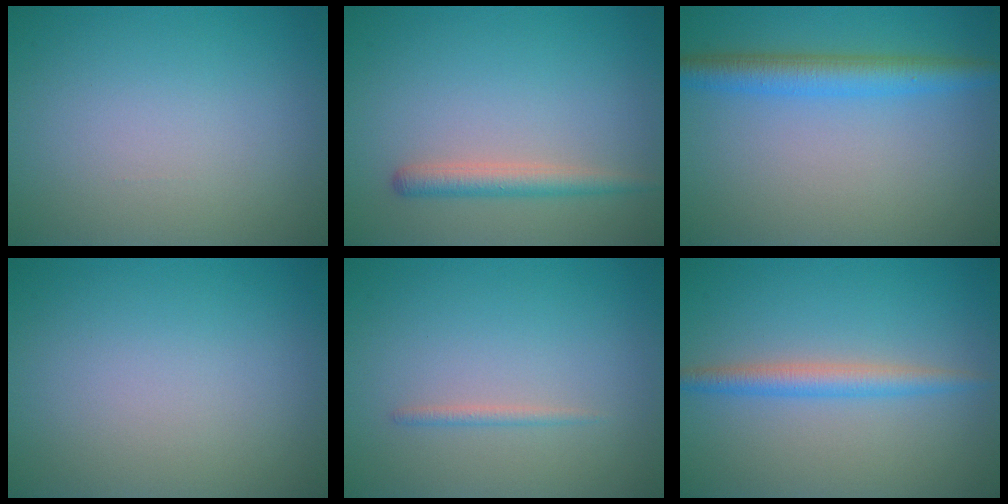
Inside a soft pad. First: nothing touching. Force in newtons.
{"total": 2.3, "press": 2.3, "slide": 0.2}
{"total": 4.0, "press": 4.0, "slide": 0.2}
{"total": 0.0}
{"total": 0.8, "press": 0.8, "slide": 0.0}
{"total": 2.5, "press": 2.5, "slide": 0.1}